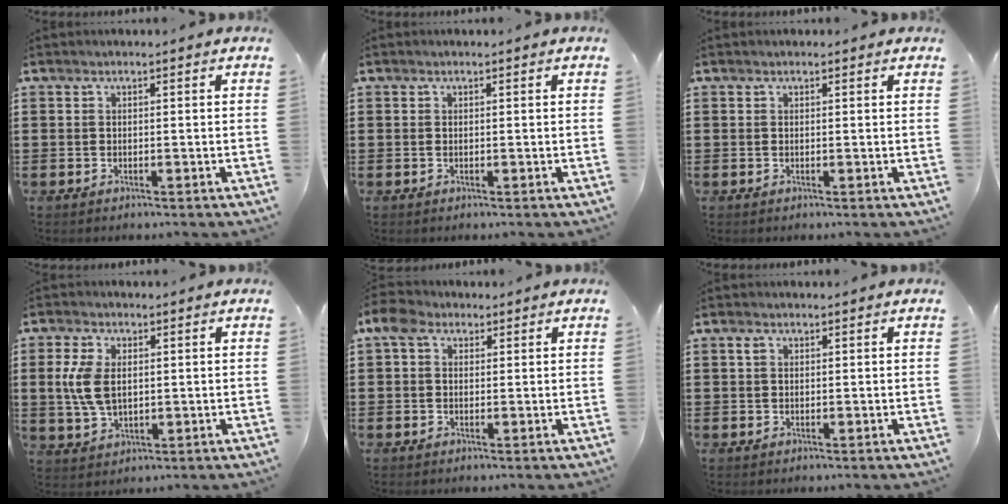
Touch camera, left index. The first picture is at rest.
{"total": 0.0}
{"total": 0.0}
{"total": 6.8, "force": [1.0, 4.0, 5.4], "torque": [-0.138, 0.003, 0.011]}
{"total": 4.6, "force": [2.0, 3.4, 2.4], "torque": [-0.068, 0.012, 0.035]}
{"total": 1.1, "force": [0.5, 0.6, 0.7], "torque": [-0.016, 0.006, 0.008]}